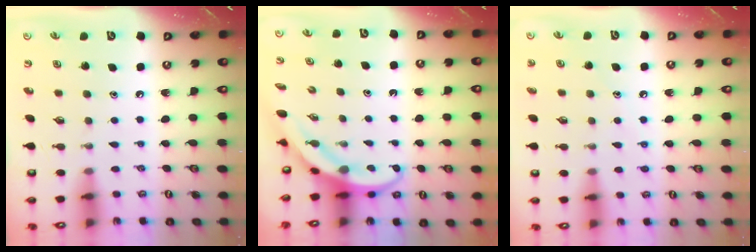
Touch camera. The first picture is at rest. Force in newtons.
{"total": 3.9, "press": 3.9, "slide": 0.4}
{"total": 5.8, "press": 5.7, "slide": 0.8}